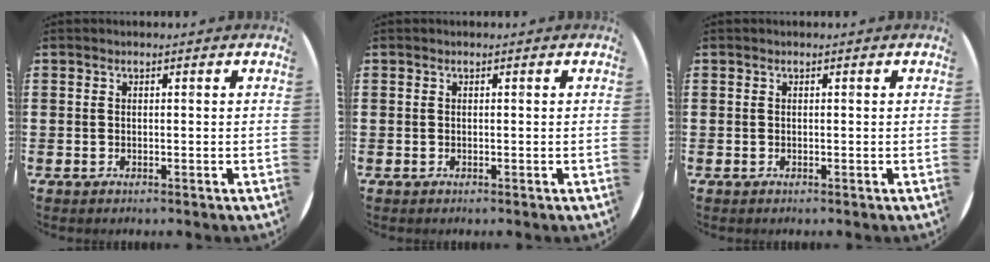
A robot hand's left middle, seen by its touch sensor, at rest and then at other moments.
{"total": 0.0}
{"total": 0.0}